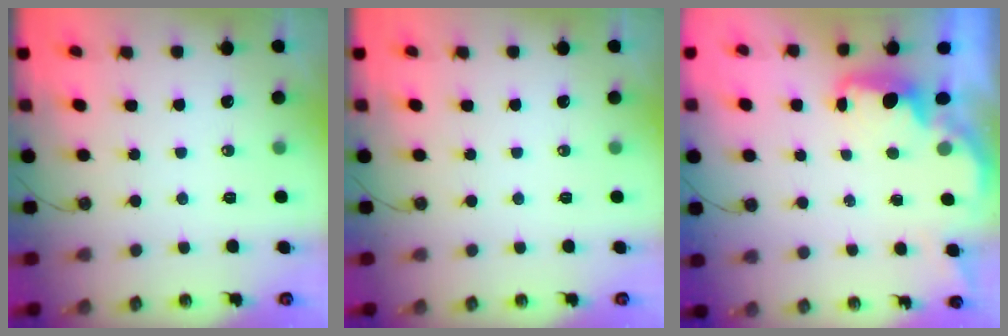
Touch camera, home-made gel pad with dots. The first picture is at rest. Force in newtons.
{"total": 0.0}
{"total": 1.6, "press": 1.4, "slide": 0.7}